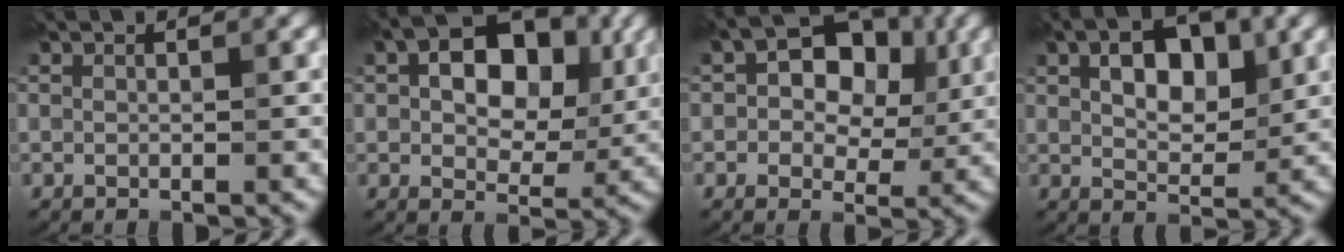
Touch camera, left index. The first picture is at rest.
{"total": 10.2, "force": [2.3, 6.4, 7.6], "torque": [-0.096, 0.014, 0.025]}
{"total": 8.1, "force": [1.7, 5.6, 5.6], "torque": [-0.057, 0.021, 0.001]}
{"total": 5.3, "force": [1.6, 3.0, 4.1], "torque": [-0.064, 0.003, 0.025]}